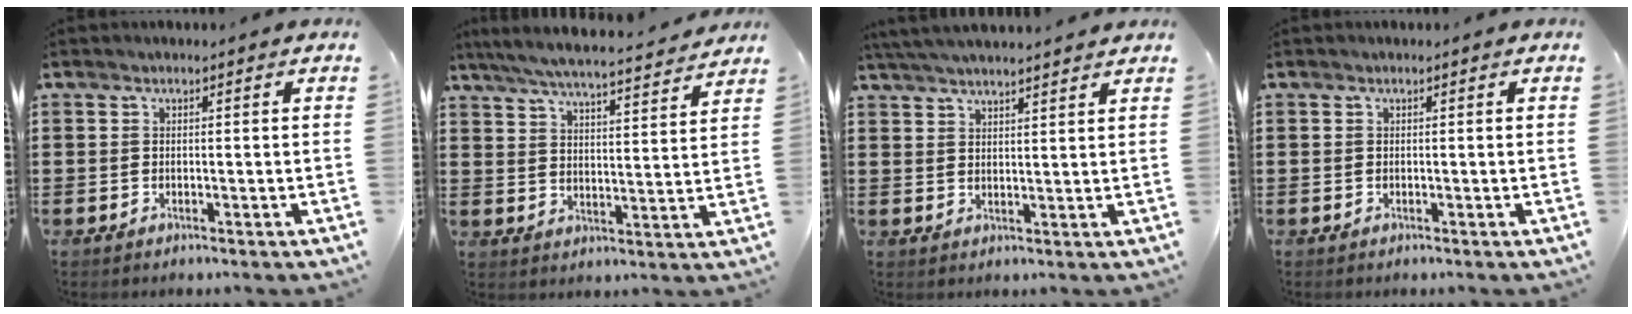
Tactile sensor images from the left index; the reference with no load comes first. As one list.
[{"total": 5.8, "force": [5.4, -0.3, 2.1], "torque": [-0.063, -0.039, 0.091]}, {"total": 3.9, "force": [3.7, -0.1, 1.0], "torque": [-0.031, -0.007, 0.069]}, {"total": 0.0}]